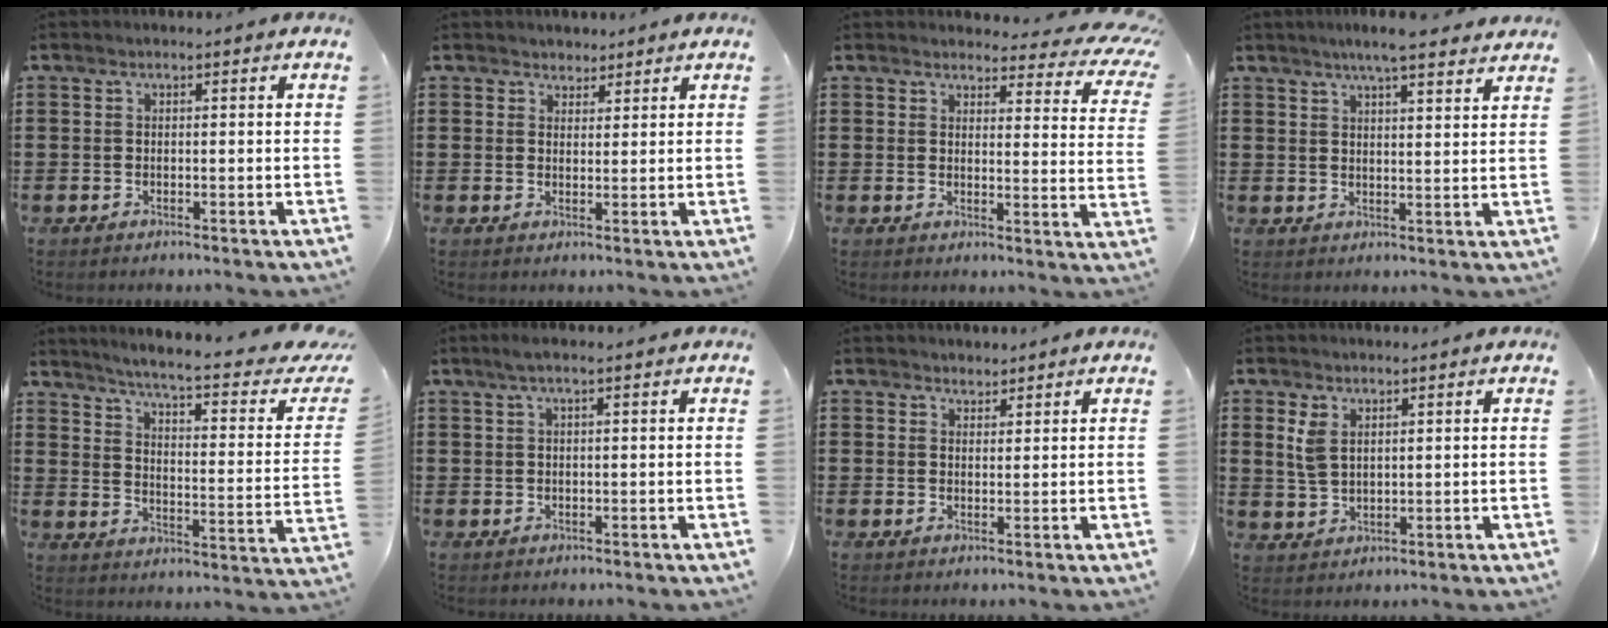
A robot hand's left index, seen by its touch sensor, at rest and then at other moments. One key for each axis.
{"total": 2.1, "fx": 1.7, "fy": 1.1, "fz": 0.0, "tx": -0.006, "ty": 0.008, "tz": 0.032}
{"total": 4.2, "fx": 3.7, "fy": 0.9, "fz": 1.7, "tx": -0.034, "ty": -0.024, "tz": 0.062}
{"total": 5.1, "fx": 4.3, "fy": 0.2, "fz": 2.6, "tx": -0.062, "ty": -0.006, "tz": 0.077}
{"total": 5.6, "fx": 4.1, "fy": -0.7, "fz": 3.7, "tx": -0.082, "ty": -0.041, "tz": 0.059}
{"total": 1.4, "fx": 0.6, "fy": -0.1, "fz": 1.3, "tx": -0.024, "ty": -0.001, "tz": 0.010}
{"total": 1.6, "fx": 1.5, "fy": 0.5, "fz": -0.1, "tx": 0.000, "ty": 0.005, "tz": 0.029}
{"total": 3.7, "fx": 1.9, "fy": 2.1, "fz": 2.4, "tx": -0.055, "ty": 0.008, "tz": 0.034}